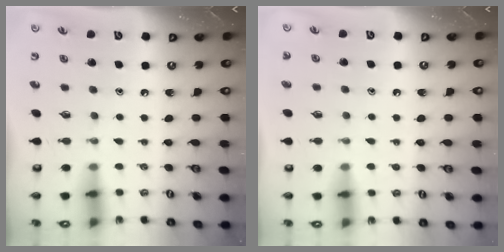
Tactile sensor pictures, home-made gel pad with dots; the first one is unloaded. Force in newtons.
{"total": 2.6, "press": 2.6, "slide": 0.3}